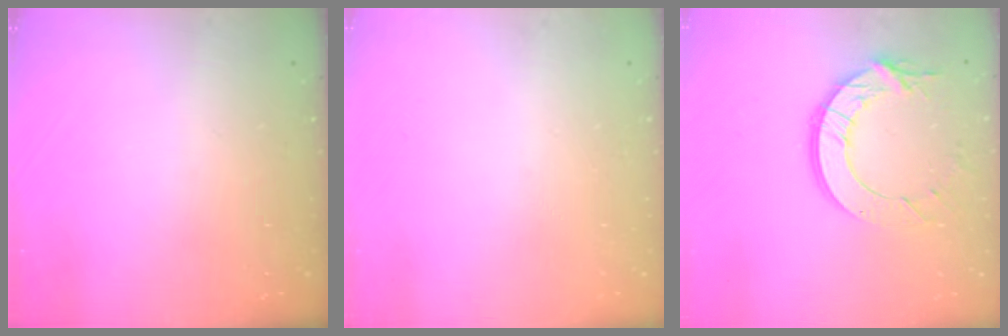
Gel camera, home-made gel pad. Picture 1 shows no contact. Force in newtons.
{"total": 0.0}
{"total": 12.6, "press": 12.6, "slide": 1.1}